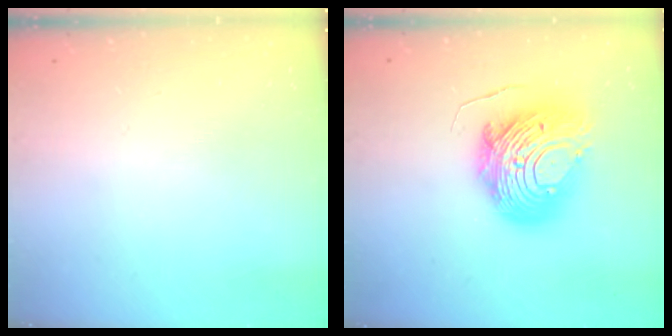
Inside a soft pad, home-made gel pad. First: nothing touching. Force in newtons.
{"total": 14.7, "press": 14.7, "slide": 1.1}